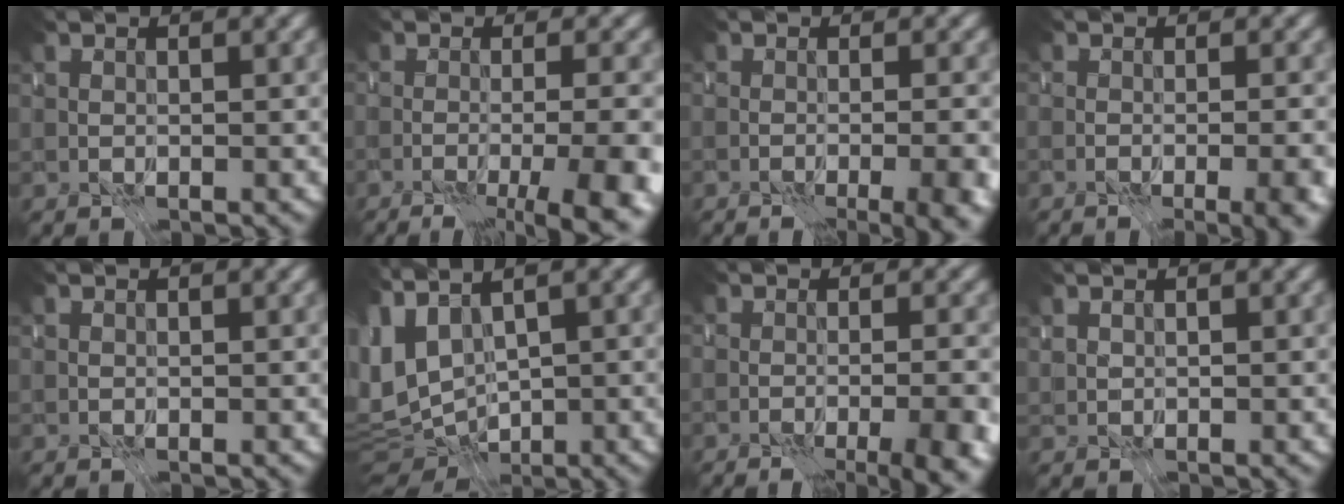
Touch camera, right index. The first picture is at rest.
{"total": 12.1, "force": [-7.1, 3.4, 9.2], "torque": [-0.077, -0.011, -0.067]}
{"total": 10.4, "force": [-5.2, 4.9, 7.5], "torque": [-0.068, -0.010, -0.050]}
{"total": 7.6, "force": [-3.8, 3.6, 5.5], "torque": [-0.036, -0.013, -0.038]}
{"total": 0.0}
{"total": 2.8, "force": [-1.2, -1.0, 2.3], "torque": [-0.035, -0.012, -0.014]}
{"total": 11.6, "force": [-7.0, 4.7, 8.0], "torque": [-0.065, -0.007, -0.074]}
{"total": 0.8, "force": [0.0, -0.5, -0.7], "torque": [-0.001, -0.001, 0.016]}